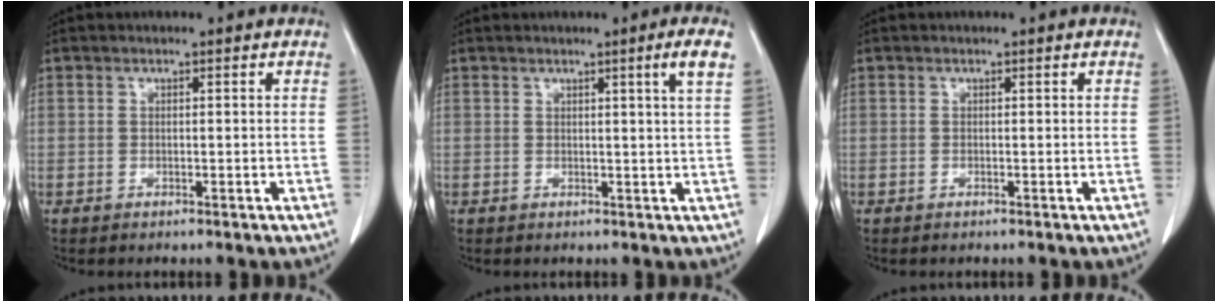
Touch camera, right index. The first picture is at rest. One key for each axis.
{"total": 3.0, "fx": 1.3, "fy": -1.1, "fz": 2.5, "tx": -0.035, "ty": -0.011, "tz": 0.022}
{"total": 0.0}